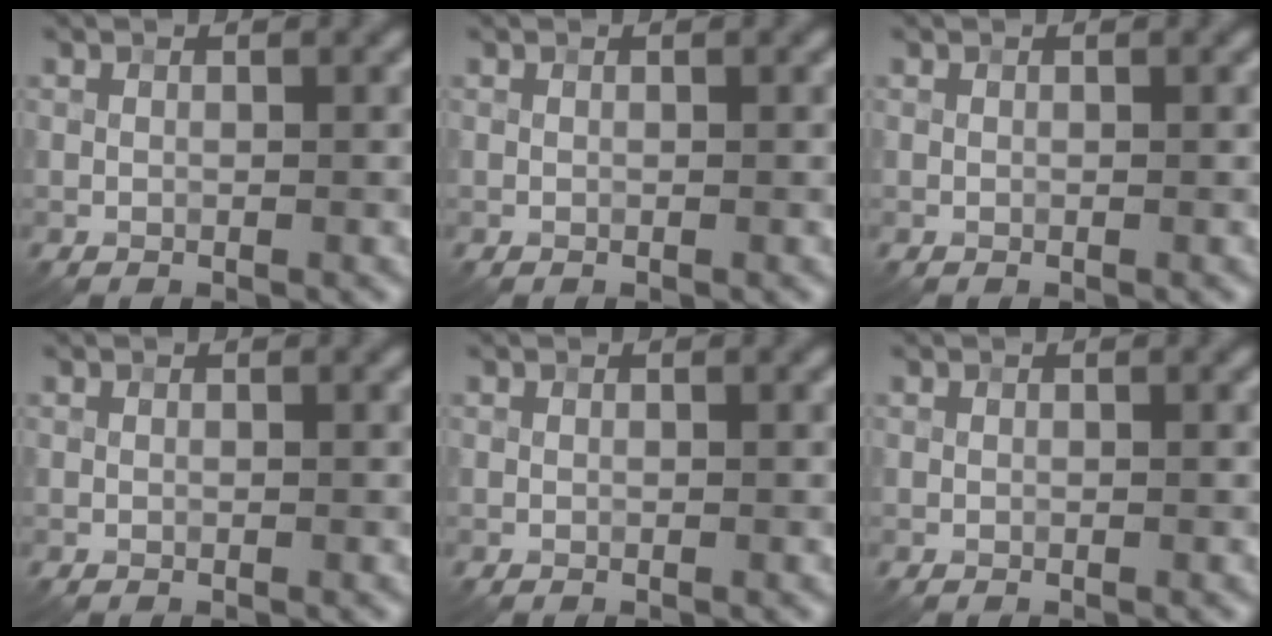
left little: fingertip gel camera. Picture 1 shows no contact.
{"total": 0.0}
{"total": 0.0}
{"total": 0.0}
{"total": 0.0}
{"total": 0.0}